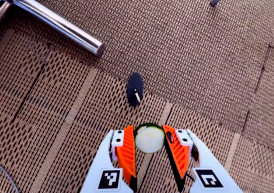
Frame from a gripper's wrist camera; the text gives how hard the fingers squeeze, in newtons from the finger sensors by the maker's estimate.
{"total": 9.7, "left": 9.3, "right": 10.1}